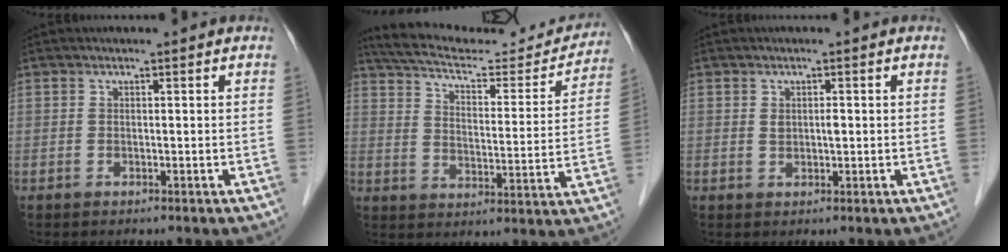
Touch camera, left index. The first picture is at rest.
{"total": 21.5, "force": [19.9, 4.4, 6.8], "torque": [-0.108, -0.013, 0.271]}
{"total": 1.4, "force": [0.3, 0.6, 1.3], "torque": [-0.022, 0.000, 0.007]}